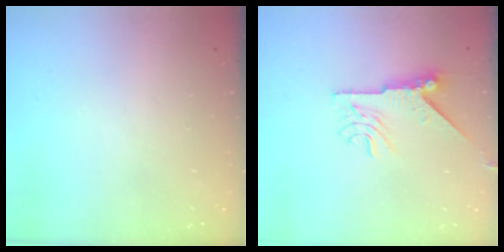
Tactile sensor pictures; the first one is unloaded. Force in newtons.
{"total": 9.4, "press": 9.3, "slide": 1.3}